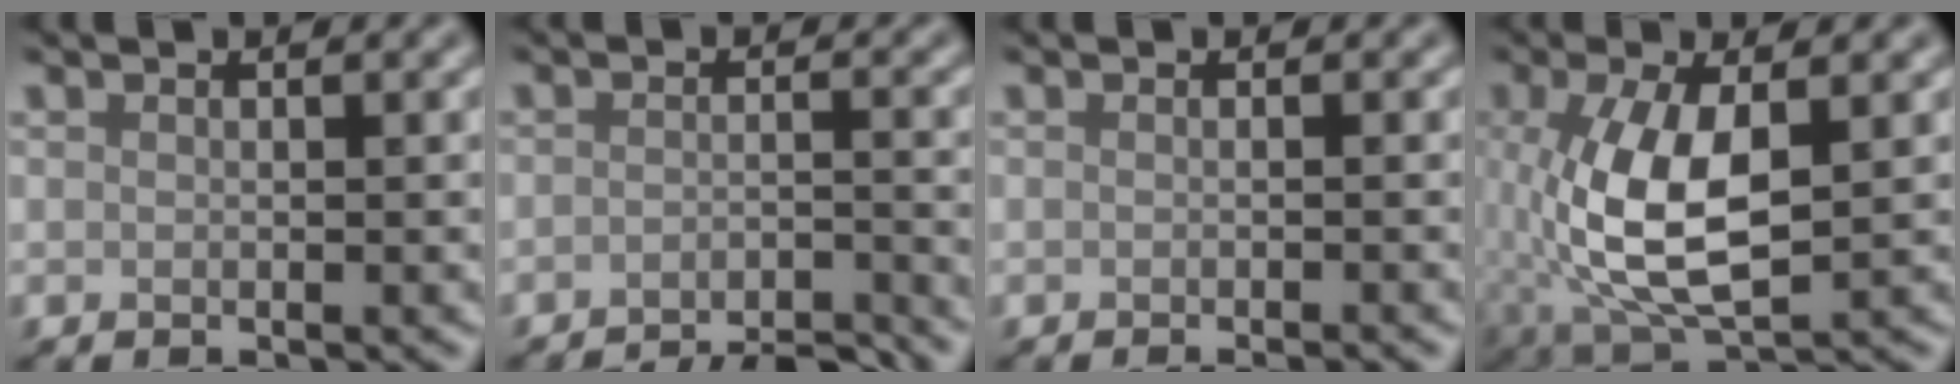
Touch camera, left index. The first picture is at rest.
{"total": 6.5, "force": [-5.9, 1.0, 2.6], "torque": [-0.032, -0.002, -0.085]}
{"total": 2.1, "force": [-0.6, 0.8, 1.8], "torque": [0.000, -0.005, -0.014]}
{"total": 7.9, "force": [0.3, 3.5, 7.0], "torque": [-0.160, -0.006, 0.010]}